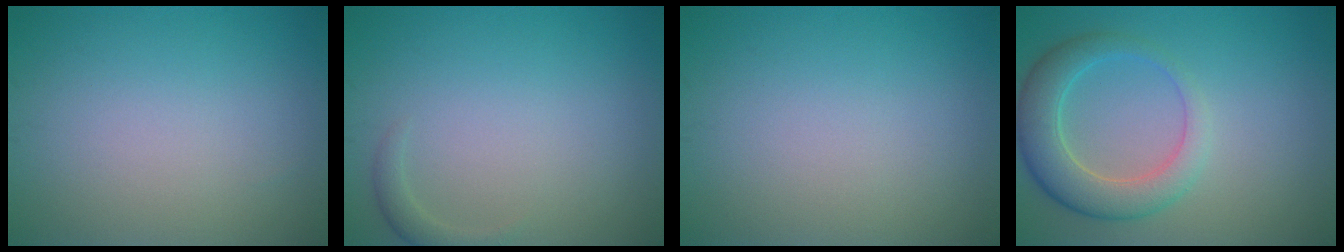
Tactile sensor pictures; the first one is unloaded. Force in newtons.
{"total": 1.2, "press": 1.2, "slide": 0.1}
{"total": 0.0}
{"total": 5.0, "press": 5.0, "slide": 0.5}